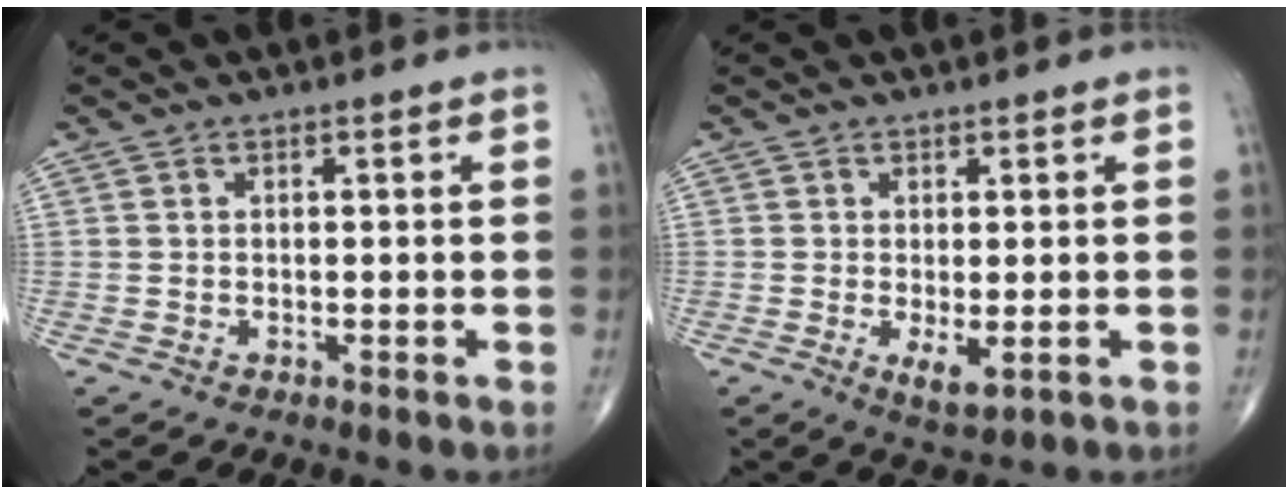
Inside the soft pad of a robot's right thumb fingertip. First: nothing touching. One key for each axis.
{"total": 1.9, "fx": -0.2, "fy": 0.7, "fz": 1.8, "tx": -0.031, "ty": -0.008, "tz": 0.001}